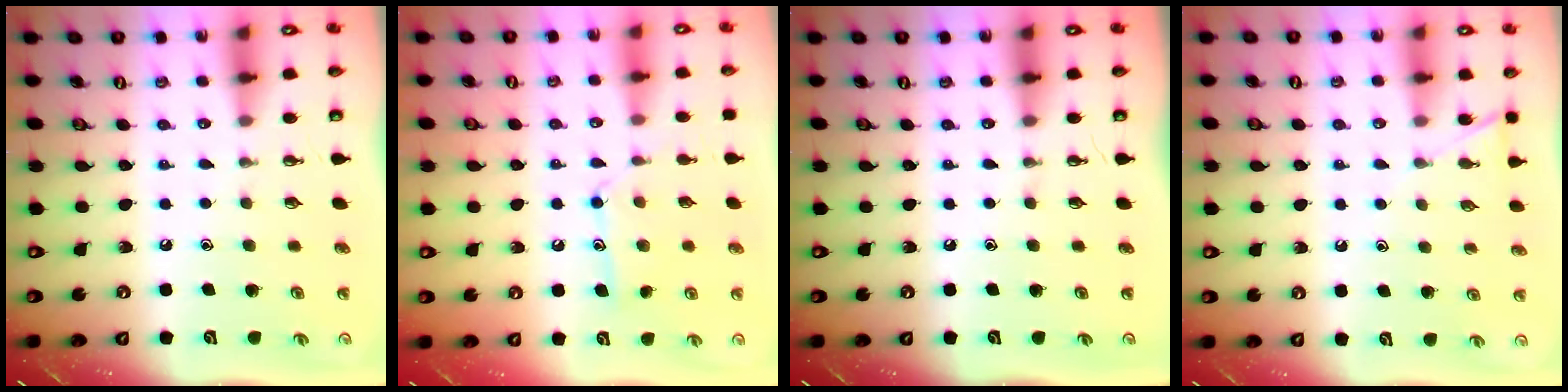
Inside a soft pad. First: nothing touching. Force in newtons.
{"total": 11.1, "press": 11.1, "slide": 0.6}
{"total": 0.0}
{"total": 7.0, "press": 6.9, "slide": 0.5}